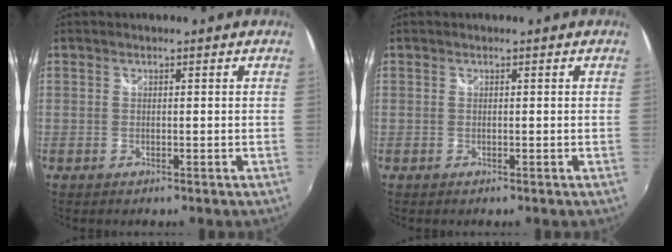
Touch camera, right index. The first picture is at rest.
{"total": 0.0}